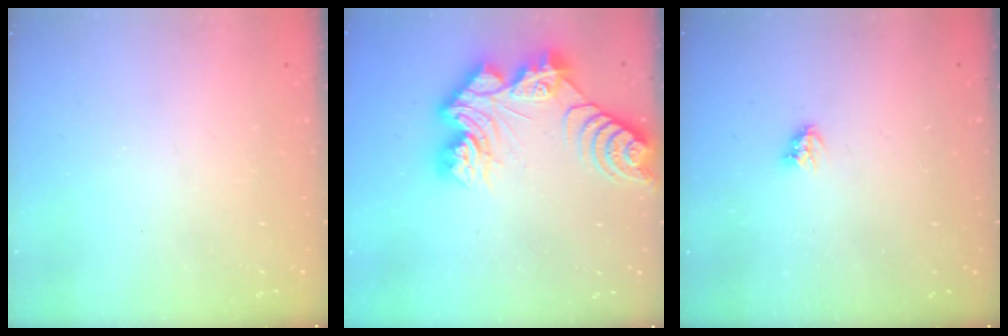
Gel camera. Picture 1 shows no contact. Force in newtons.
{"total": 15.7, "press": 15.6, "slide": 1.2}
{"total": 3.4, "press": 3.4, "slide": 0.4}